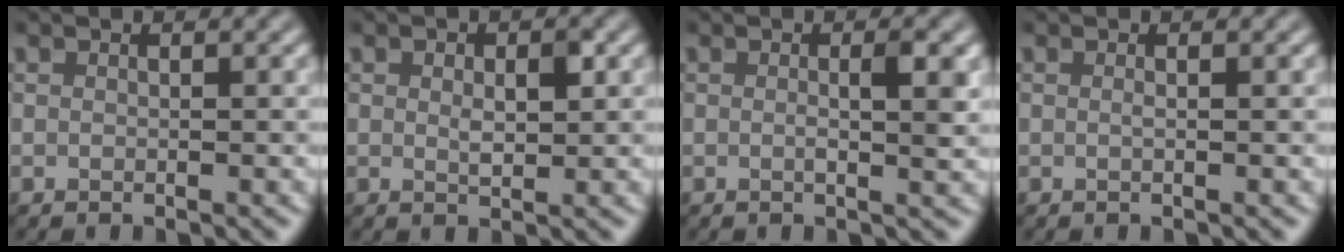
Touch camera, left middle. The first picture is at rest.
{"total": 2.1, "force": [0.4, 1.1, 1.7], "torque": [-0.026, -0.001, 0.007]}
{"total": 2.4, "force": [0.2, 0.4, 2.3], "torque": [-0.035, -0.001, 0.000]}
{"total": 0.6, "force": [0.0, 0.1, 0.5], "torque": [-0.009, 0.002, -0.001]}